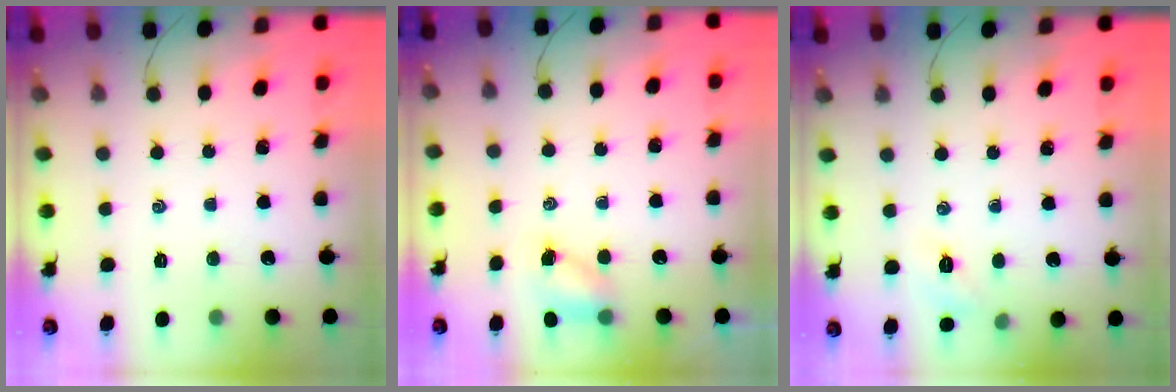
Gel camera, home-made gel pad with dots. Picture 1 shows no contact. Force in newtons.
{"total": 4.8, "press": 4.8, "slide": 0.7}
{"total": 5.5, "press": 5.3, "slide": 1.5}